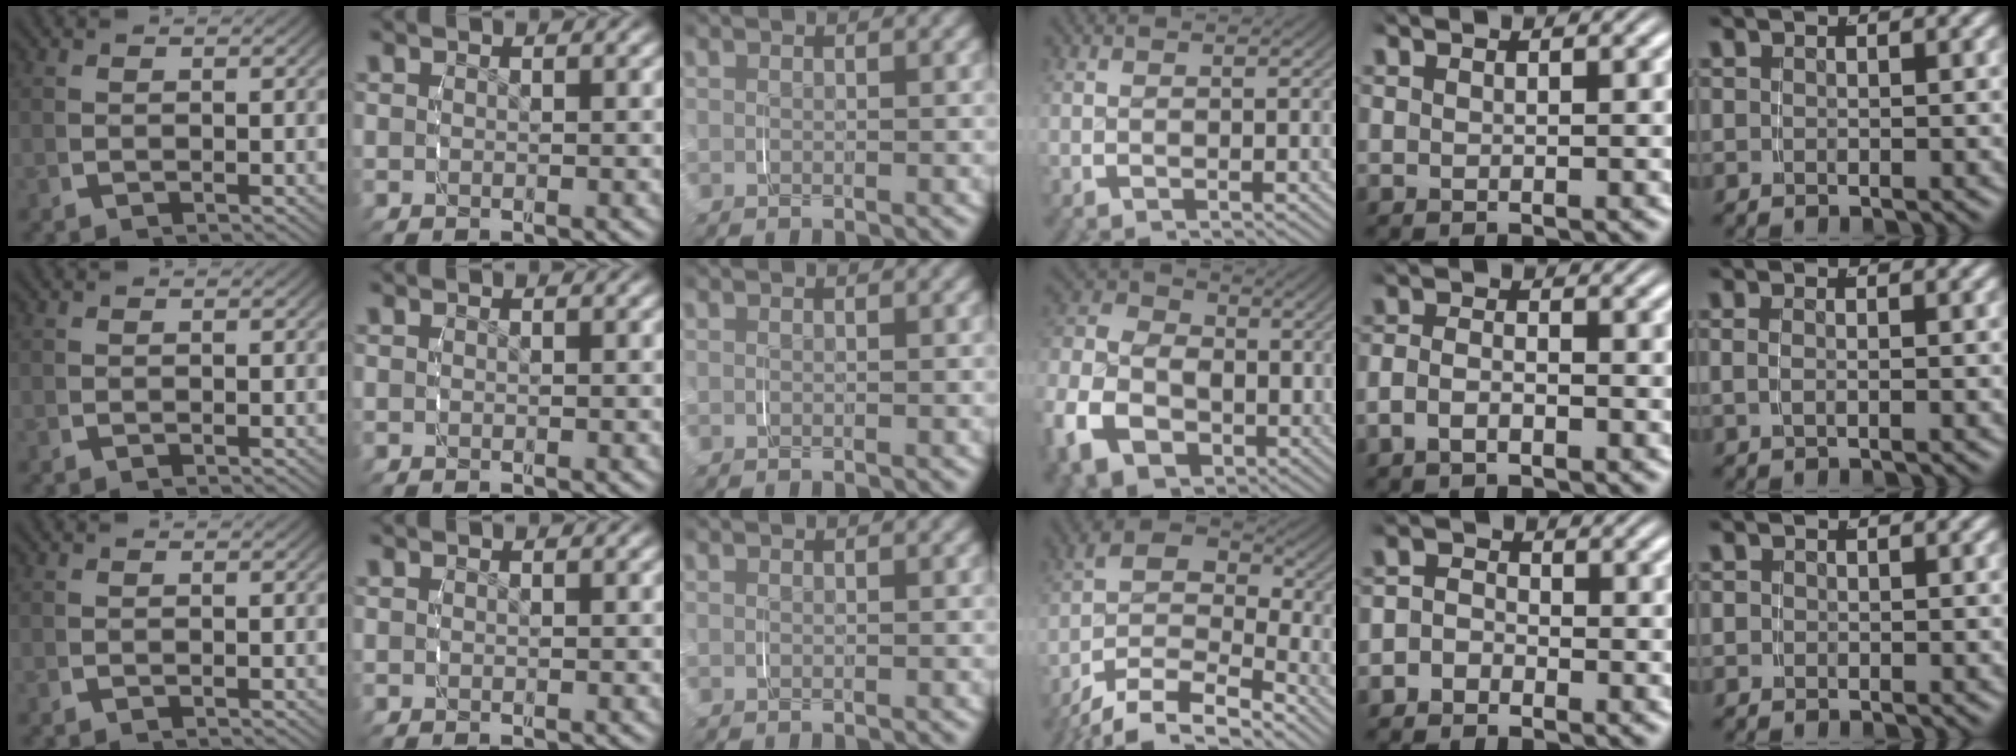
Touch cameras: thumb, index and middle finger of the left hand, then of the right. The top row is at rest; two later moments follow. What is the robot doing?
{"motion": "grasp_and_lifting", "object": "jacket"}